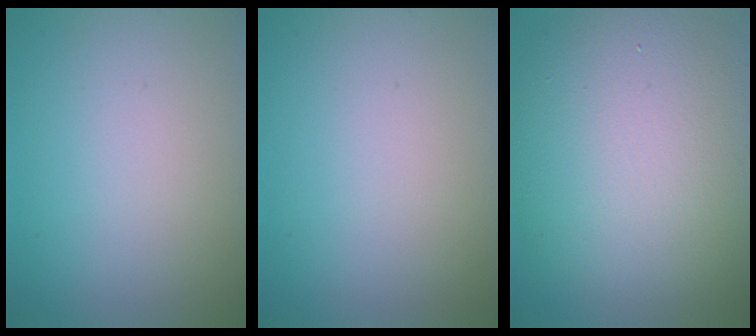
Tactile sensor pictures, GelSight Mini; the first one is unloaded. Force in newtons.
{"total": 0.0}
{"total": 13.8, "press": 13.8, "slide": 1.0}